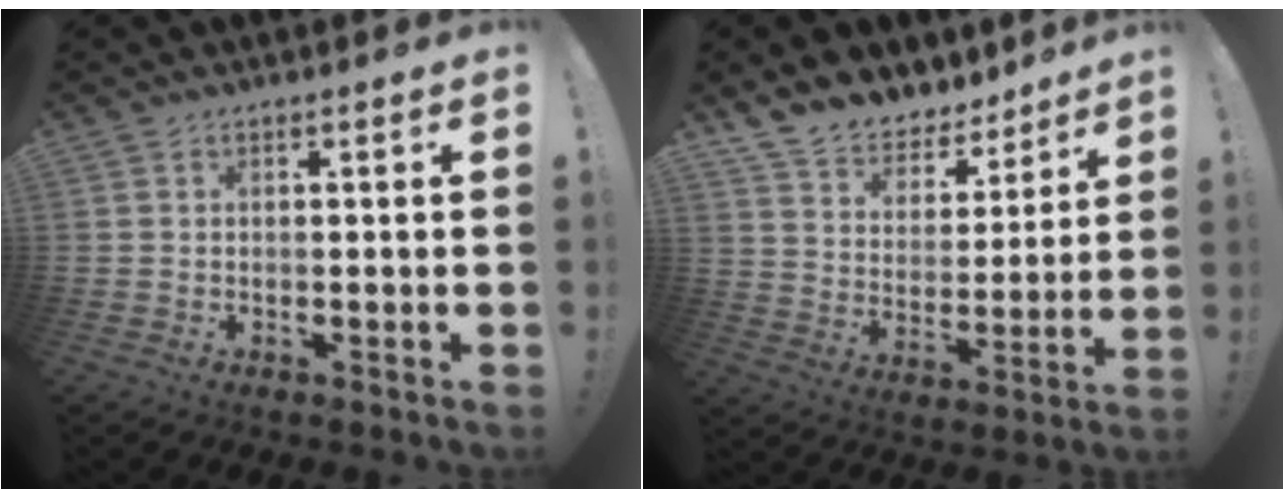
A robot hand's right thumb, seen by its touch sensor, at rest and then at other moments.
{"total": 10.3, "force": [8.9, 5.1, 1.6], "torque": [-0.045, -0.076, 0.168]}